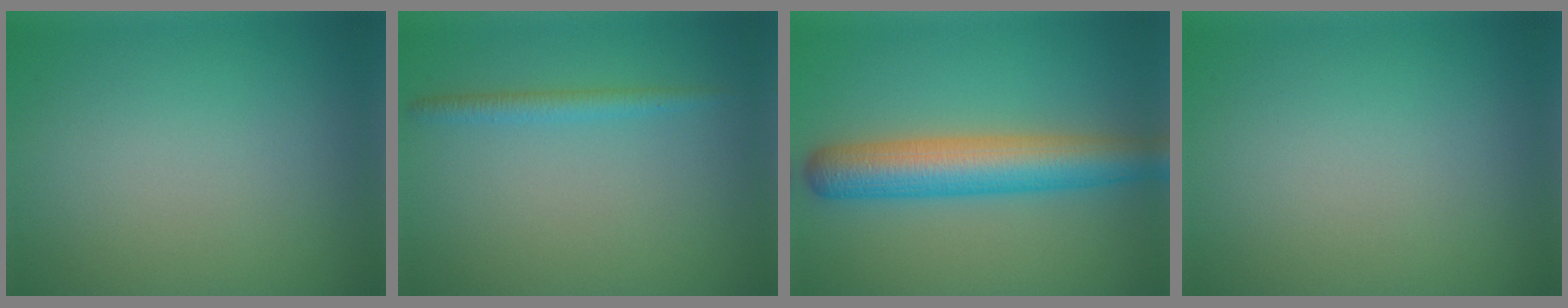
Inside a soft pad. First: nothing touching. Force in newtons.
{"total": 1.6, "press": 1.6, "slide": 0.1}
{"total": 7.1, "press": 7.1, "slide": 0.2}
{"total": 0.0}